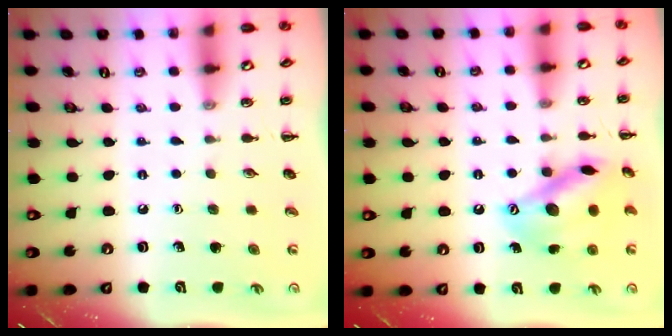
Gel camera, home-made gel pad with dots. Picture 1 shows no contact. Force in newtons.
{"total": 15.6, "press": 15.6, "slide": 0.8}